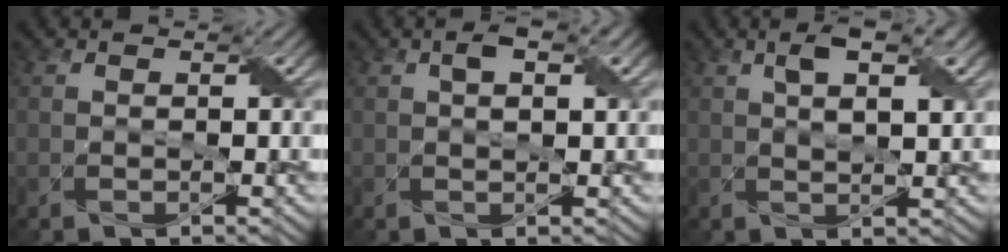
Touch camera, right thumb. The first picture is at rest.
{"total": 2.6, "force": [0.7, 1.1, 2.2], "torque": [-0.046, 0.004, 0.012]}
{"total": 4.5, "force": [1.5, 1.5, 3.9], "torque": [-0.071, 0.007, 0.025]}